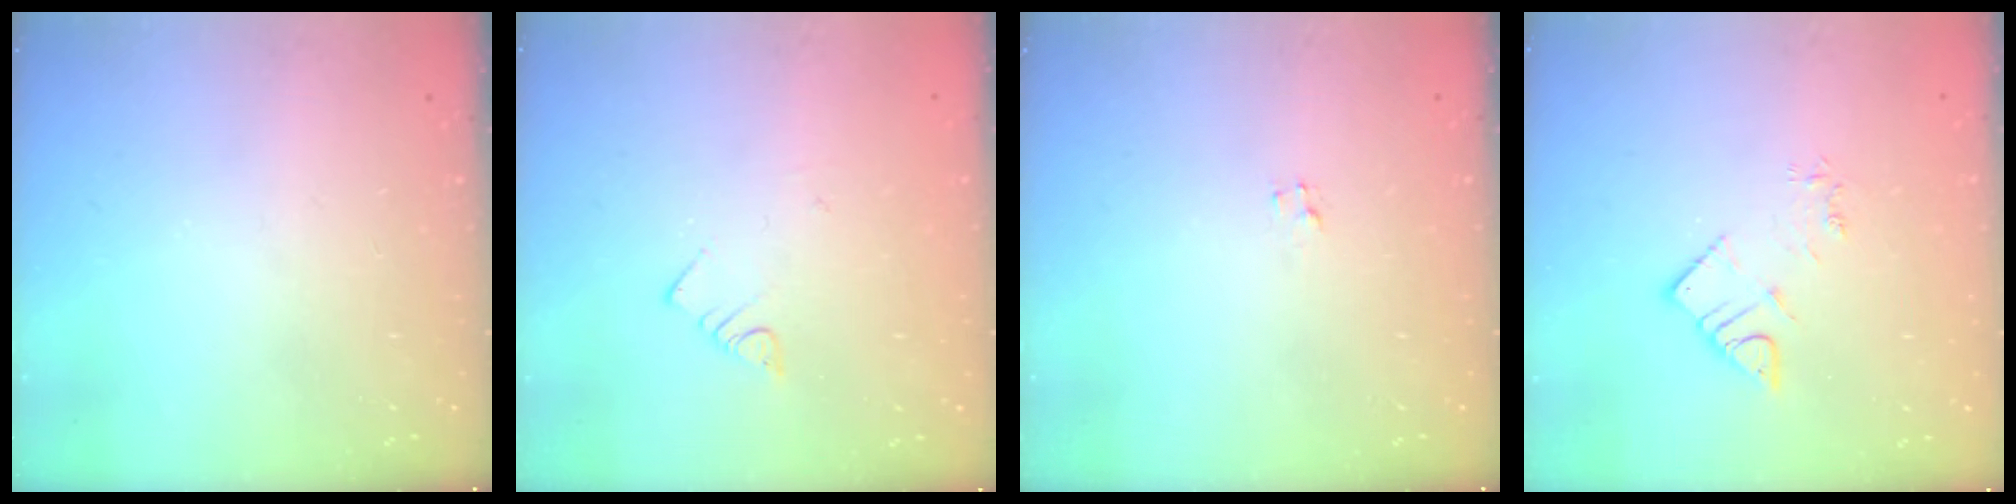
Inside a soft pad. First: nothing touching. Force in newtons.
{"total": 2.6, "press": 2.6, "slide": 0.3}
{"total": 2.0, "press": 2.0, "slide": 0.2}
{"total": 4.9, "press": 4.9, "slide": 0.2}